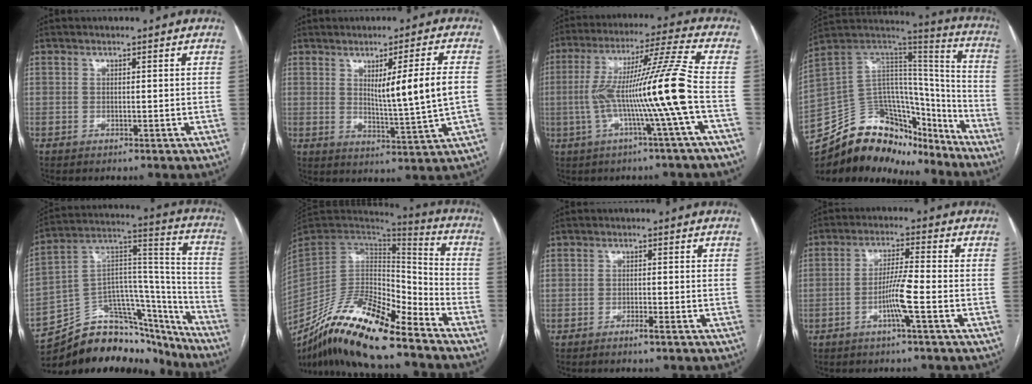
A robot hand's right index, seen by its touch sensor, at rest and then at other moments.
{"total": 9.5, "force": [1.2, -0.9, 9.4], "torque": [-0.147, -0.013, 0.024]}
{"total": 14.9, "force": [-2.8, -2.6, 14.4], "torque": [-0.259, 0.010, -0.057]}
{"total": 23.6, "force": [-19.0, 12.0, 7.4], "torque": [-0.162, 0.070, -0.298]}
{"total": 25.3, "force": [-22.2, 8.6, 8.7], "torque": [-0.118, 0.057, -0.340]}
{"total": 22.5, "force": [-17.0, 4.6, 13.9], "torque": [-0.271, -0.009, -0.313]}
{"total": 1.7, "force": [-1.2, -0.1, 1.2], "torque": [-0.022, -0.001, -0.022]}
{"total": 6.0, "force": [-2.2, -0.5, 5.6], "torque": [-0.112, 0.000, -0.043]}